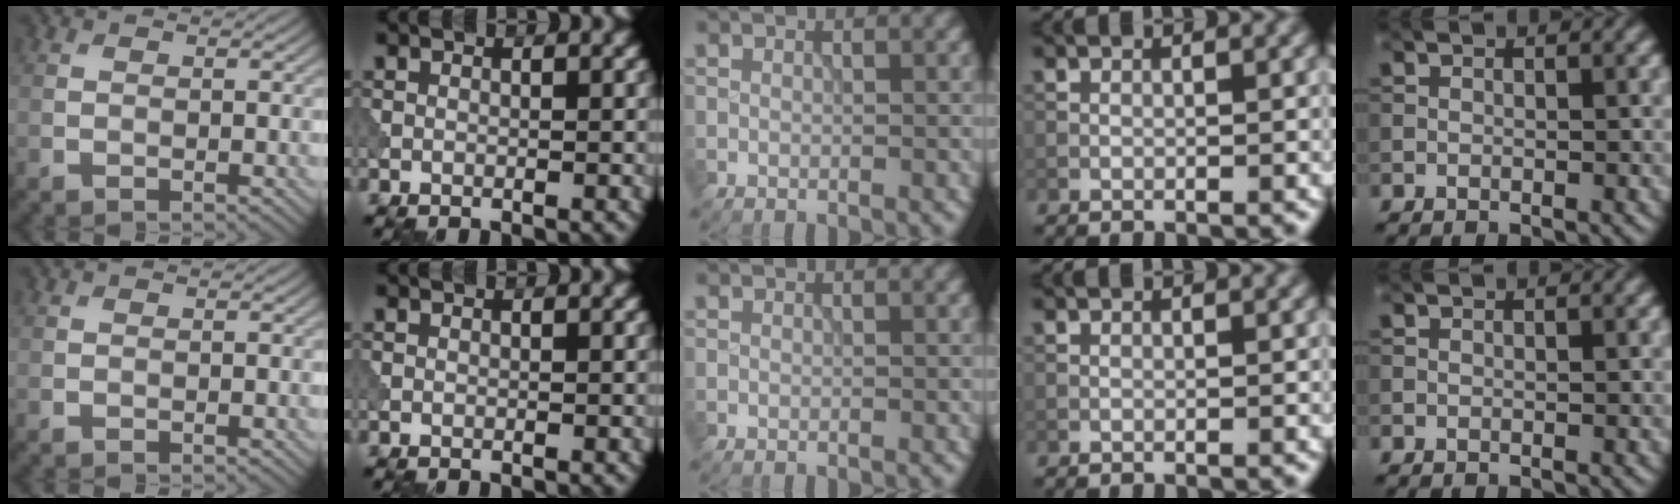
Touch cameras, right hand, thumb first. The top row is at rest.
{}